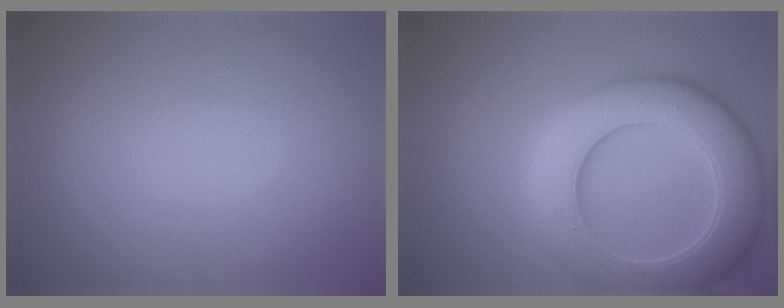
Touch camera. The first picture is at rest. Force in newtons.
{"total": 9.0, "press": 9.0, "slide": 0.3}